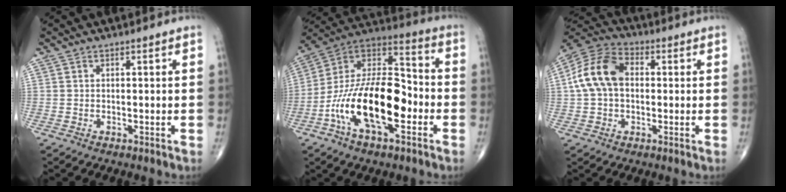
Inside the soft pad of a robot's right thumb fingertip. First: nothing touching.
{"total": 22.3, "force": [-6.6, 10.5, 18.5], "torque": [-0.317, 0.050, -0.120]}
{"total": 12.0, "force": [1.0, 8.2, 8.7], "torque": [-0.167, 0.032, 0.007]}